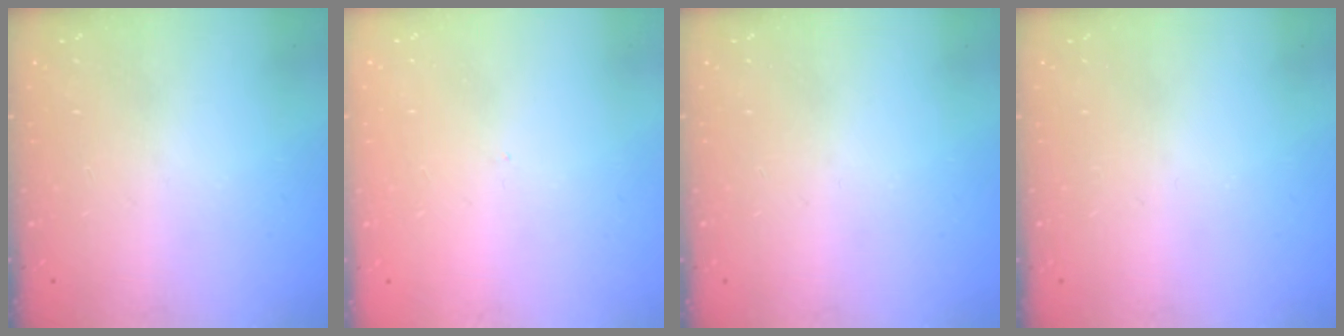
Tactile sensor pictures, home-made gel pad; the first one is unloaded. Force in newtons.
{"total": 0.0}
{"total": 0.0}
{"total": 0.0}